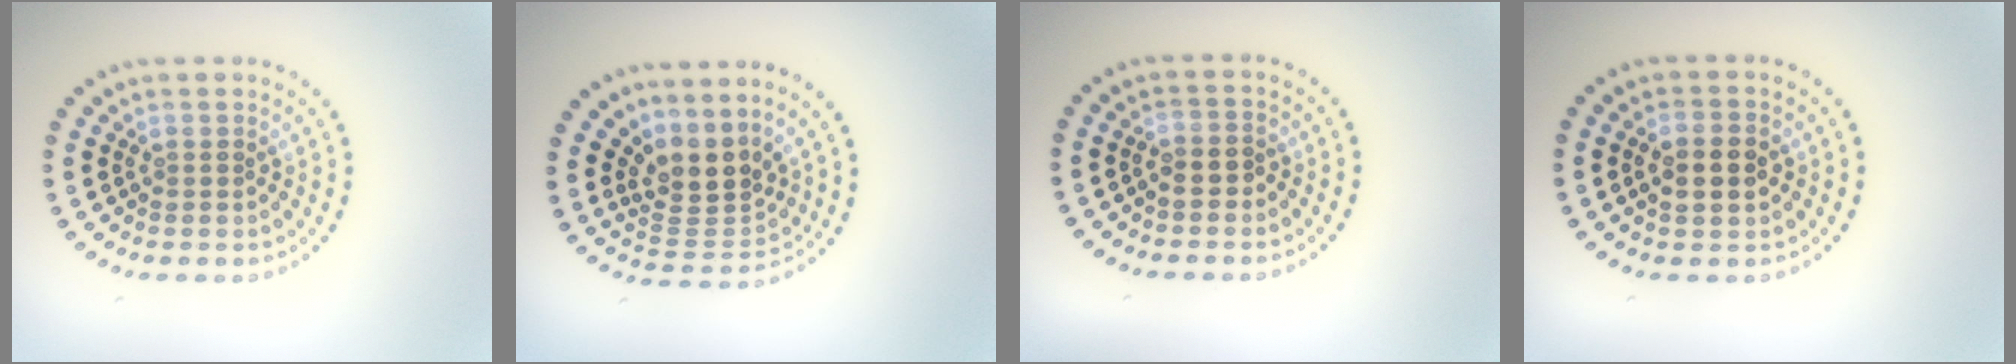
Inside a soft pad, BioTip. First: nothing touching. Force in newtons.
{"total": 3.6, "press": 2.6, "slide": 2.5}
{"total": 1.1, "press": 1.0, "slide": 0.5}
{"total": 2.8, "press": 2.8, "slide": 0.2}